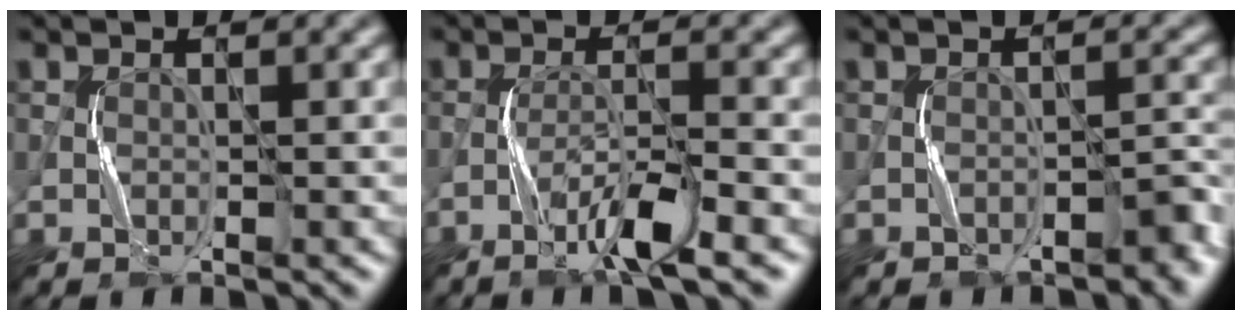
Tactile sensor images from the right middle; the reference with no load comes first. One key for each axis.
{"total": 3.6, "fx": -2.5, "fy": 0.0, "fz": 2.7, "tx": -0.050, "ty": 0.008, "tz": -0.053}
{"total": 2.6, "fx": -1.9, "fy": 1.3, "fz": 1.3, "tx": -0.008, "ty": 0.002, "tz": -0.027}